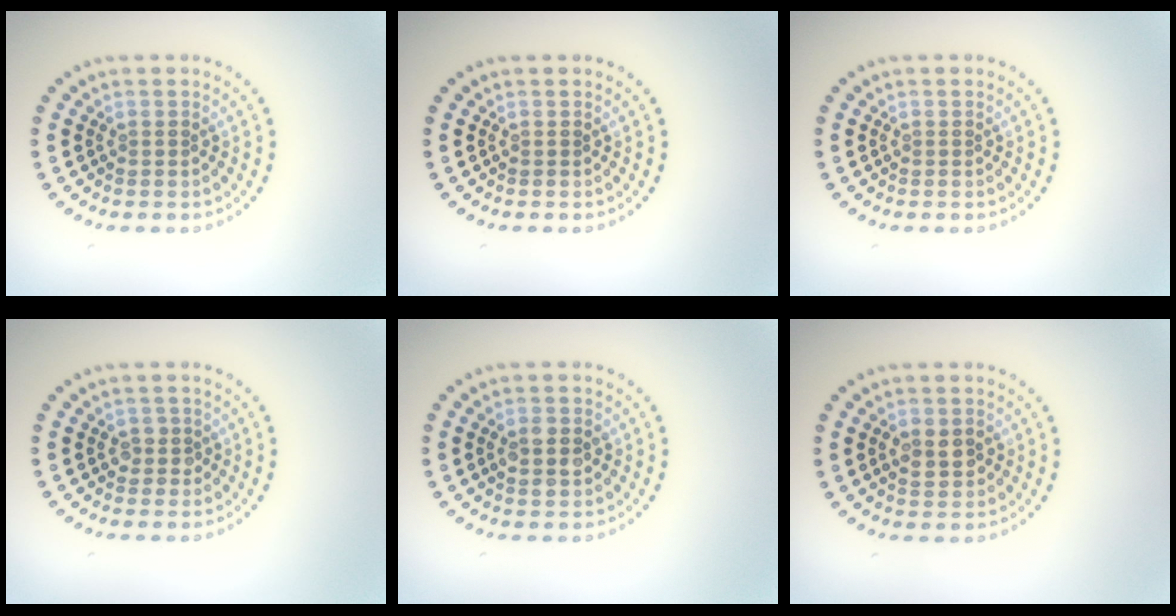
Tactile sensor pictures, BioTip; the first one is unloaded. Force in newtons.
{"total": 0.0}
{"total": 0.0}
{"total": 1.4, "press": 1.2, "slide": 0.7}
{"total": 2.8, "press": 2.8, "slide": 0.2}
{"total": 2.2, "press": 2.2, "slide": 0.0}